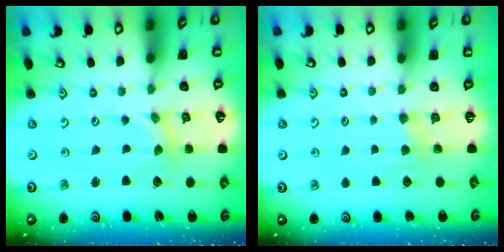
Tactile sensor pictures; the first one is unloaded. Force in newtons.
{"total": 2.9, "press": 2.9, "slide": 0.5}